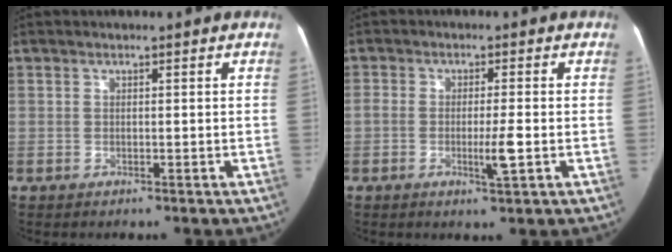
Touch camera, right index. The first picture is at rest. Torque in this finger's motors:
{"motor_torque": [0.60, -0.10, 0.24, 0.08]}